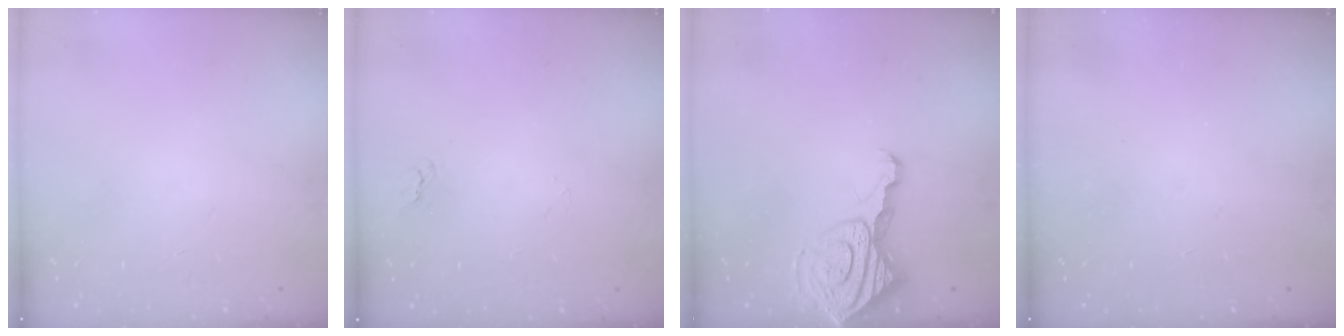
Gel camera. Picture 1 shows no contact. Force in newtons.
{"total": 2.2, "press": 2.2, "slide": 0.2}
{"total": 12.0, "press": 12.0, "slide": 1.1}
{"total": 0.0}